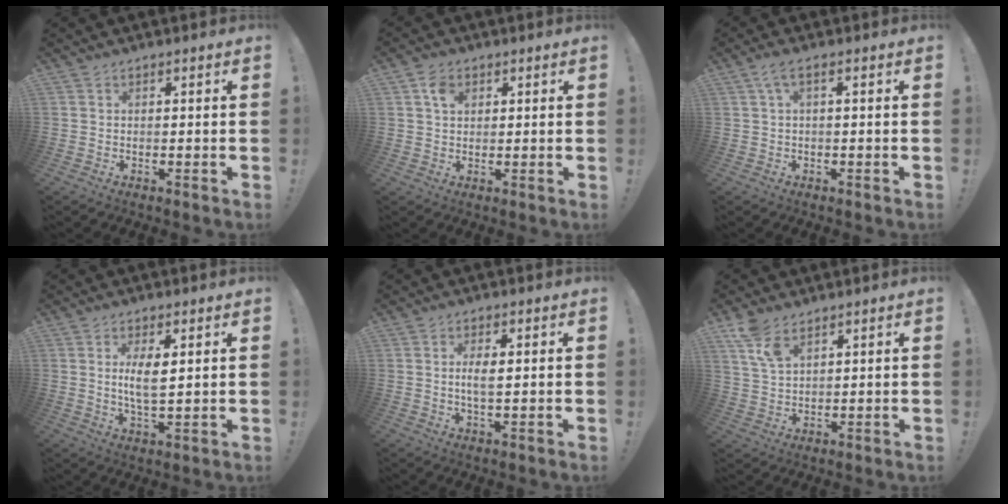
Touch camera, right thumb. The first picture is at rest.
{"total": 4.3, "force": [1.7, 3.2, 2.3], "torque": [-0.033, -0.002, 0.030]}
{"total": 3.1, "force": [0.4, 0.5, 3.0], "torque": [-0.060, 0.000, 0.007]}
{"total": 6.4, "force": [1.4, 2.3, 5.9], "torque": [-0.112, -0.010, 0.016]}
{"total": 4.0, "force": [0.2, 1.3, 3.7], "torque": [-0.068, -0.004, -0.003]}
{"total": 7.5, "force": [5.0, 3.1, 4.6], "torque": [-0.091, -0.020, 0.097]}